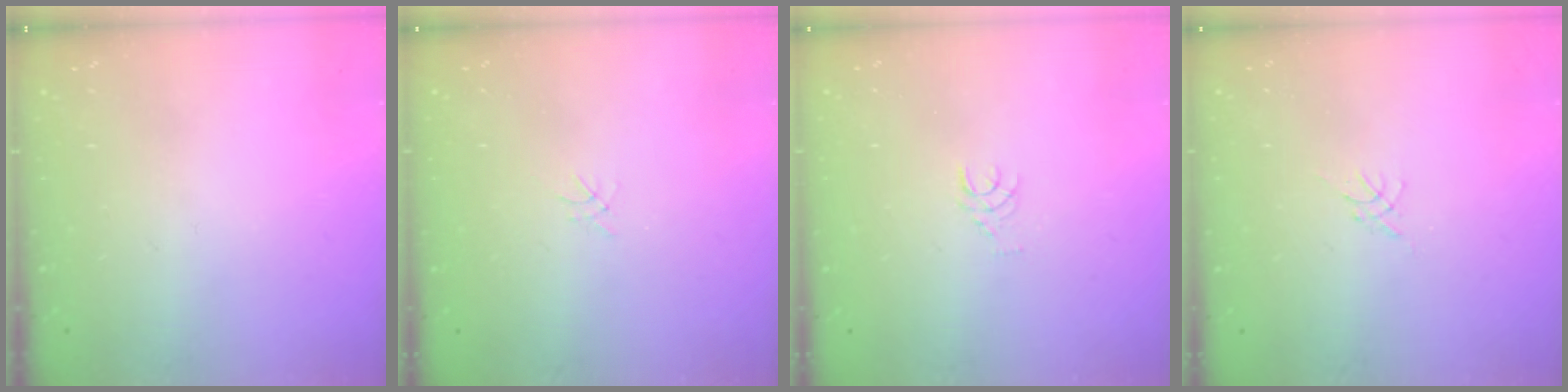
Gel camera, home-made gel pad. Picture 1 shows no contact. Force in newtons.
{"total": 0.0}
{"total": 3.6, "press": 3.6, "slide": 0.3}
{"total": 0.0}